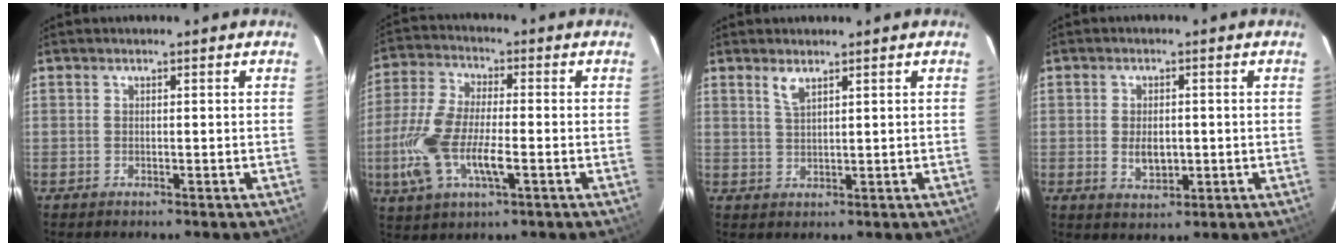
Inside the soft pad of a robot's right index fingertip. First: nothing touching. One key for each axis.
{"total": 14.0, "fx": -3.7, "fy": 5.2, "fz": 12.5, "tx": -0.278, "ty": -0.007, "tz": -0.072}
{"total": 2.4, "fx": 1.7, "fy": 0.5, "fz": 1.6, "tx": -0.033, "ty": 0.000, "tz": 0.032}
{"total": 4.9, "fx": -0.5, "fy": 3.0, "fz": 3.8, "tx": -0.069, "ty": -0.004, "tz": -0.004}